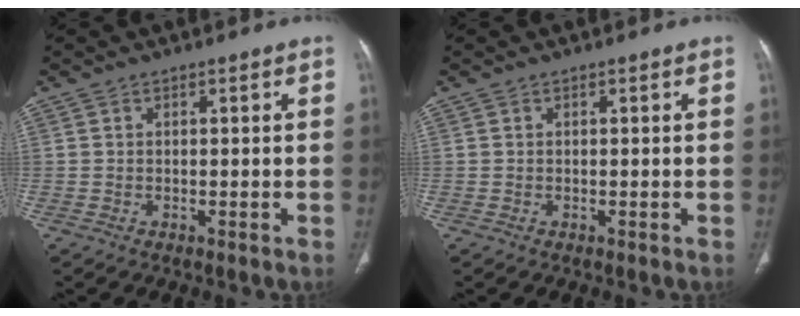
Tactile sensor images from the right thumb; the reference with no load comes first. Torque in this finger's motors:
{"motor_torque": [-0.01, 0.01, -0.05, -0.03, 0.09]}